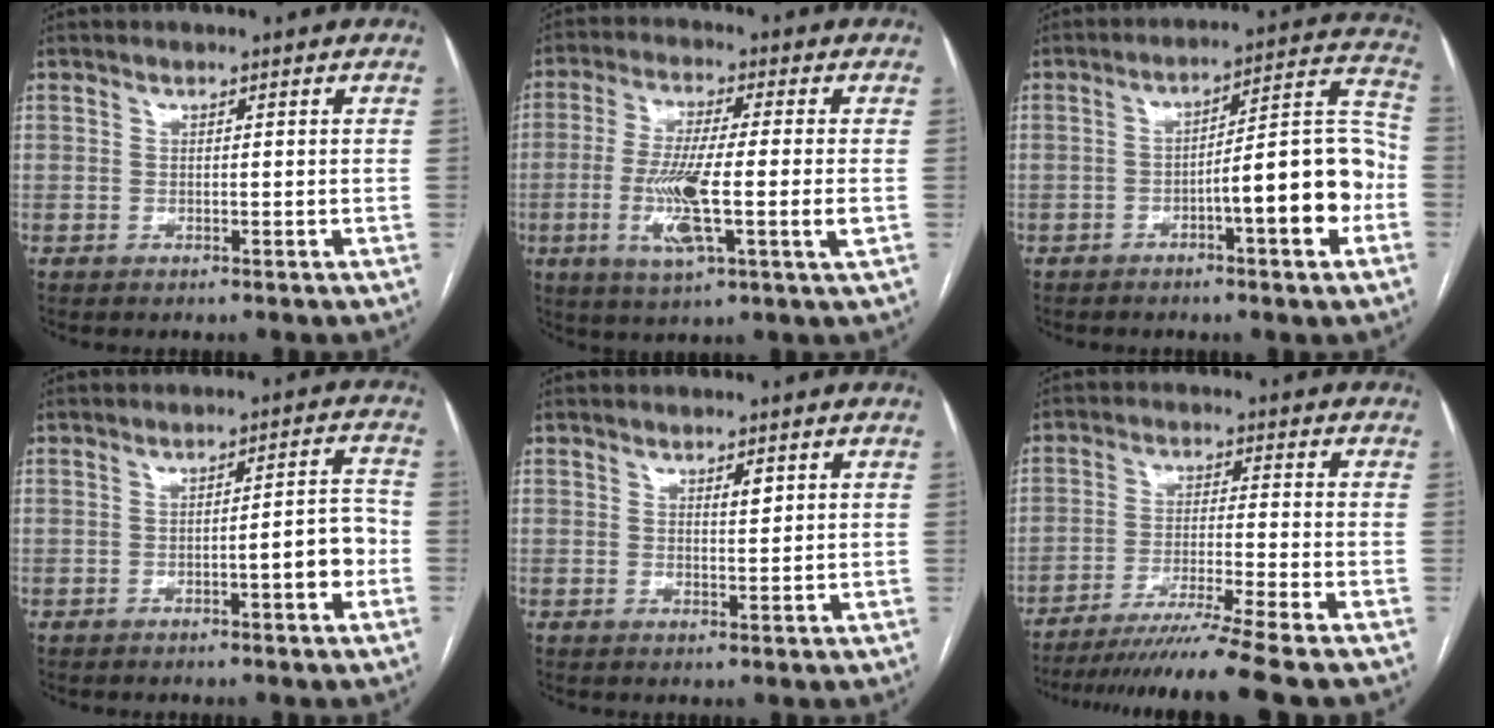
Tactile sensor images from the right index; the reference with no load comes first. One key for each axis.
{"total": 11.4, "fx": -2.1, "fy": 0.8, "fz": 11.2, "tx": -0.215, "ty": -0.012, "tz": -0.041}
{"total": 13.3, "fx": -4.1, "fy": 1.9, "fz": 12.5, "tx": -0.167, "ty": 0.031, "tz": -0.059}
{"total": 5.5, "fx": -1.9, "fy": 0.8, "fz": 5.1, "tx": -0.064, "ty": 0.015, "tz": -0.025}
{"total": 1.8, "fx": 1.0, "fy": 0.6, "fz": 1.4, "tx": -0.024, "ty": -0.003, "tz": 0.017}
{"total": 13.0, "fx": -11.0, "fy": -3.2, "fz": 6.3, "tx": -0.079, "ty": -0.037, "tz": -0.175}